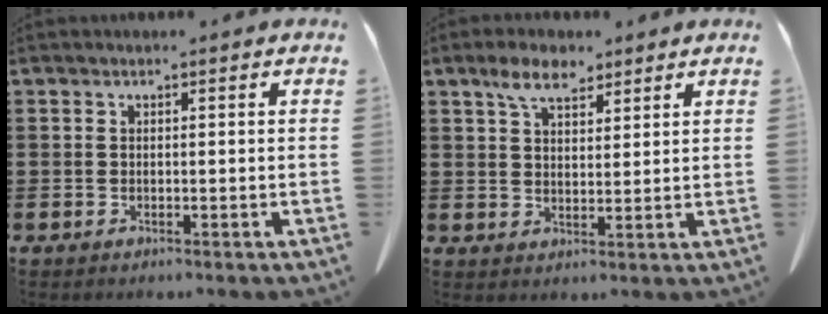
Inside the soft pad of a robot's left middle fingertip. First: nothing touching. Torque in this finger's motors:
{"motor_torque": [1.24, 0.90, 0.16, 0.09]}